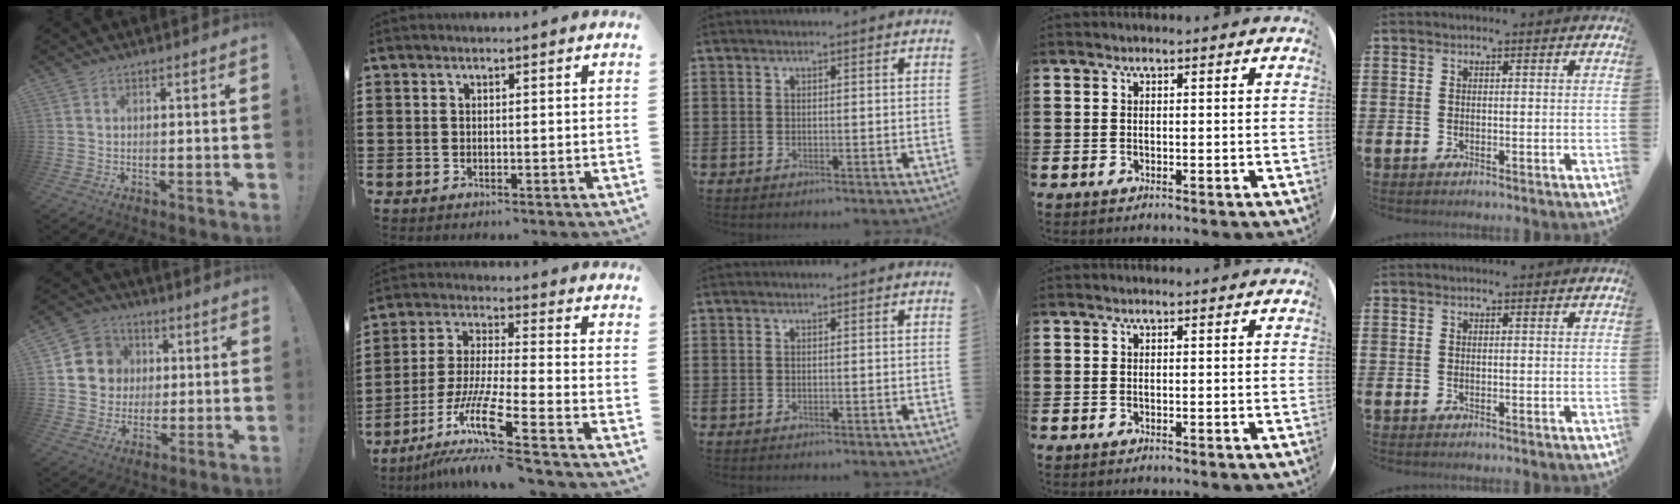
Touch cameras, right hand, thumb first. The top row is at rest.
{"thumb": {"total": 9.8, "force": [1.4, 9.4, 2.1], "torque": [-0.024, 0.002, 0.035]}, "index": {"total": 12.2, "force": [-7.7, 1.2, 9.3], "torque": [-0.203, -0.014, -0.155]}}